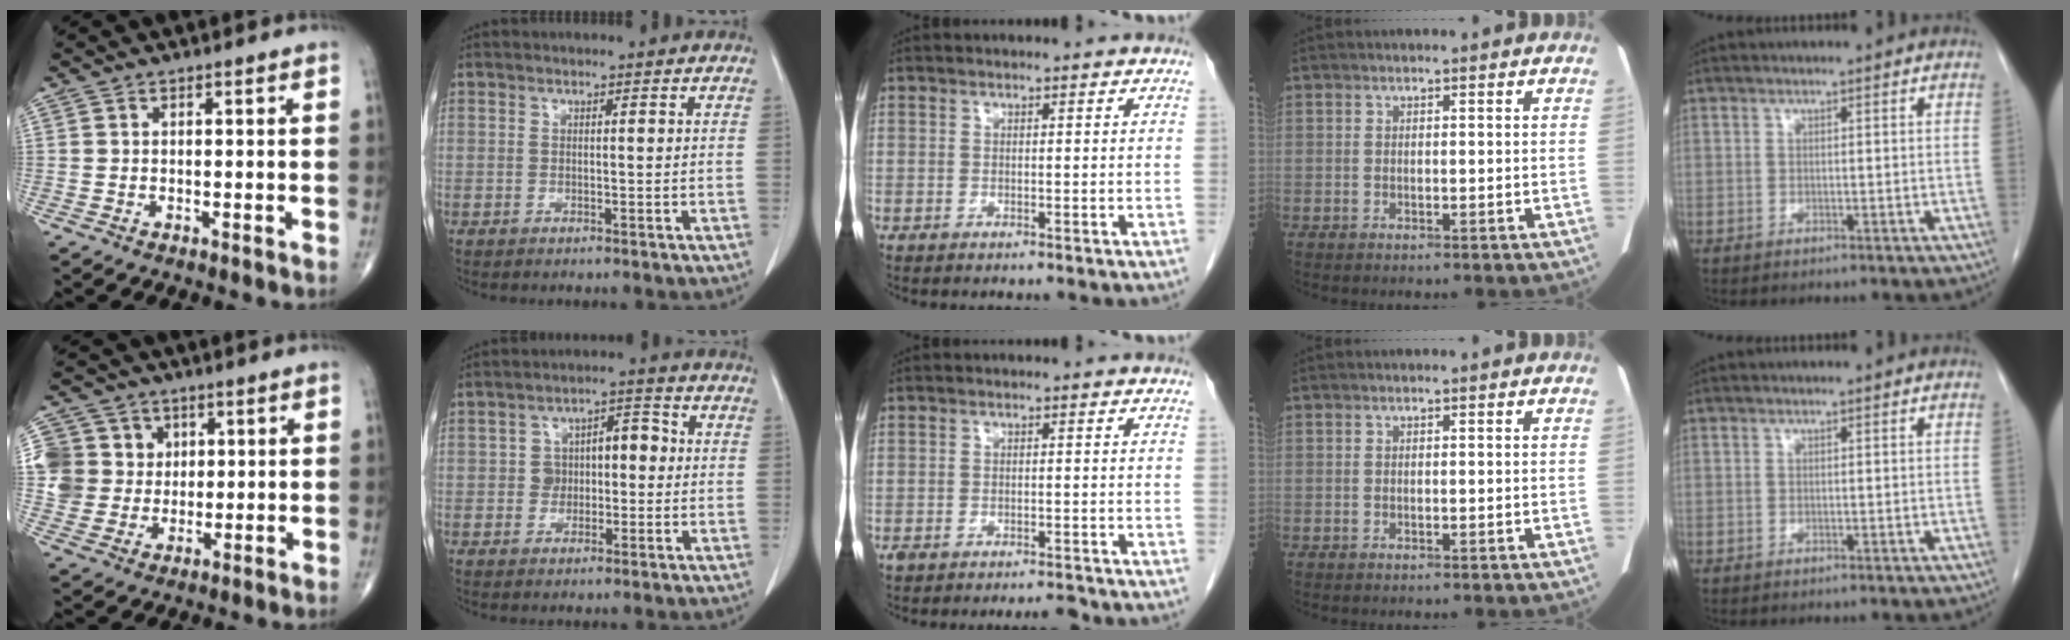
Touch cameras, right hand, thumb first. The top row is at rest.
{"thumb": {"total": 10.2, "force": [2.3, 9.6, 2.4], "torque": [-0.016, 0.009, 0.045]}, "index": {"total": 5.5, "force": [-0.3, 4.1, 3.7], "torque": [-0.059, 0.037, -0.001]}, "middle": {"total": 3.0, "force": [-2.7, 0.7, 1.1], "torque": [-0.020, 0.000, -0.040]}}